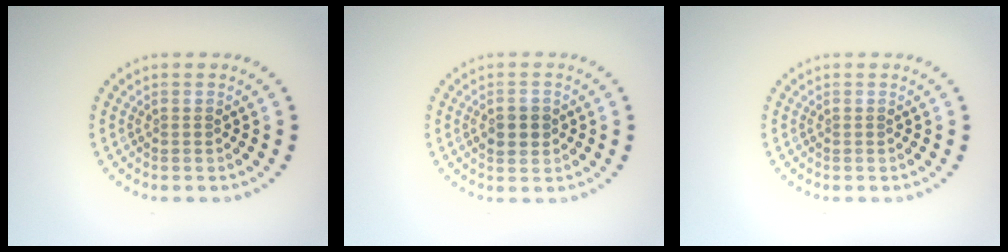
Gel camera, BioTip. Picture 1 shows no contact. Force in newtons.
{"total": 2.1, "press": 2.1, "slide": 0.2}
{"total": 0.0}